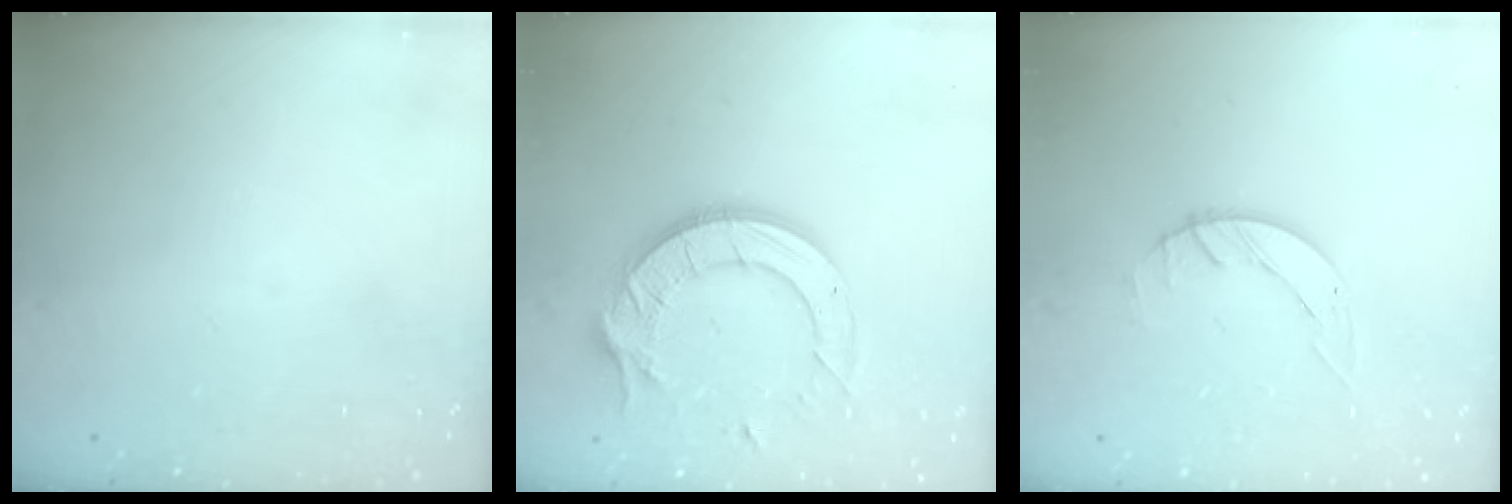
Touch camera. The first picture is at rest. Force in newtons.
{"total": 15.2, "press": 15.2, "slide": 1.3}
{"total": 2.6, "press": 2.6, "slide": 0.3}